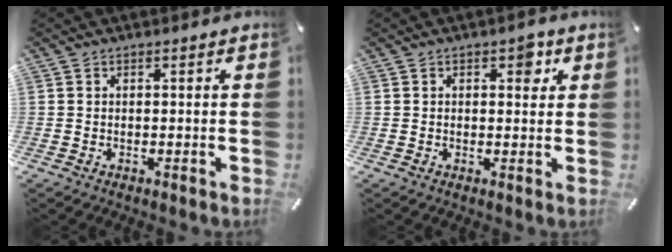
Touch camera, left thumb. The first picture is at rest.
{"total": 3.7, "force": [1.4, 2.2, 2.7], "torque": [-0.019, -0.008, 0.013]}